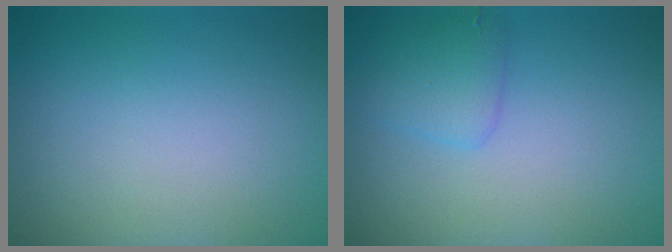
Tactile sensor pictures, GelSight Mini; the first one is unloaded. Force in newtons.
{"total": 2.0, "press": 2.0, "slide": 0.0}